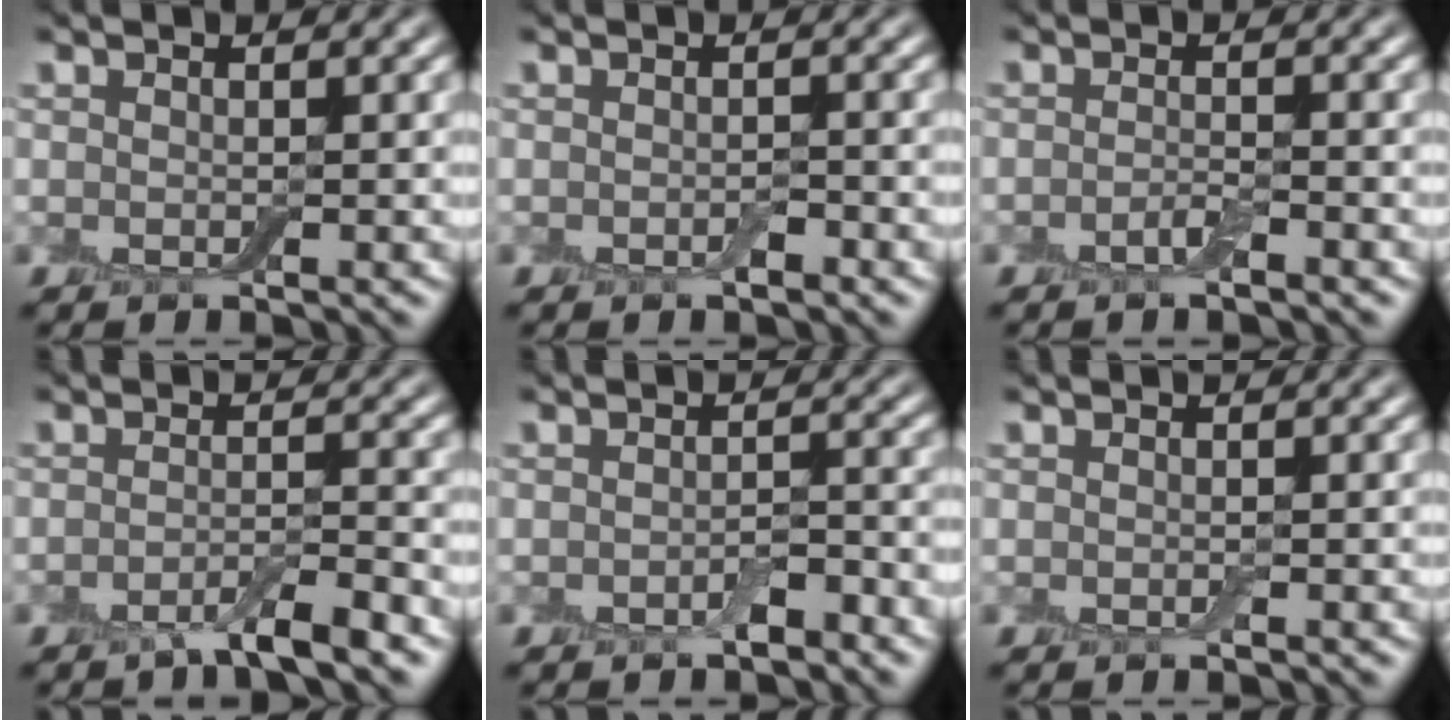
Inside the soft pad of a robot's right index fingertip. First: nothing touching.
{"total": 0.8, "force": [-0.4, 0.3, 0.6], "torque": [-0.010, 0.000, -0.006]}
{"total": 1.3, "force": [-0.8, 0.3, 1.0], "torque": [-0.020, 0.000, -0.017]}
{"total": 3.1, "force": [-2.1, 0.4, 2.2], "torque": [-0.034, 0.003, -0.045]}
{"total": 1.7, "force": [-1.0, 0.7, 1.2], "torque": [-0.021, 0.002, -0.019]}
{"total": 0.0}